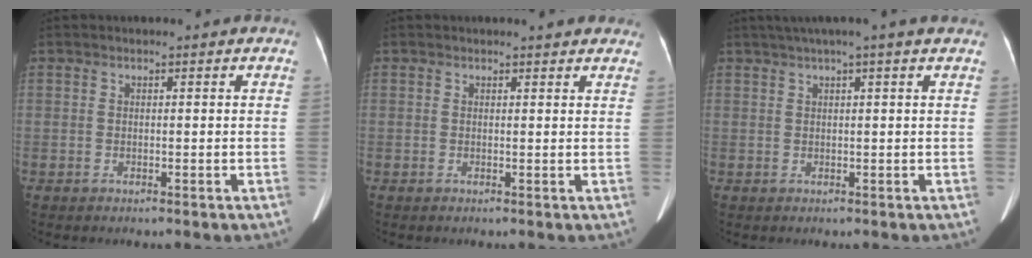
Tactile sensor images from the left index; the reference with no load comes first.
{"total": 3.6, "force": [3.2, 1.1, 1.2], "torque": [-0.009, 0.006, 0.024]}
{"total": 6.0, "force": [4.7, -0.6, 3.8], "torque": [-0.060, 0.035, 0.064]}